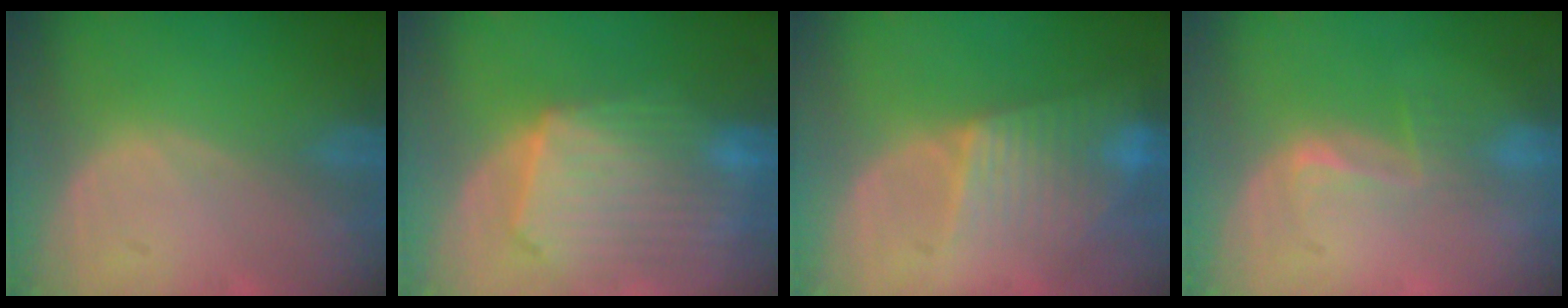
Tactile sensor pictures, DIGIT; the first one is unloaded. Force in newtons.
{"total": 10.8, "press": 9.4, "slide": 5.2}
{"total": 7.1, "press": 6.8, "slide": 1.9}
{"total": 3.0, "press": 2.7, "slide": 1.5}